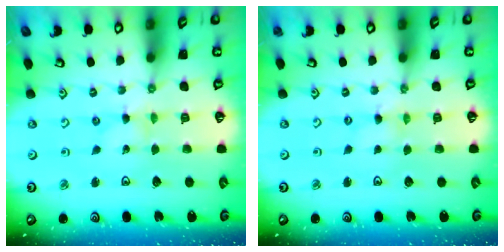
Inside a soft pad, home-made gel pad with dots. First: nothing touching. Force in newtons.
{"total": 0.0}